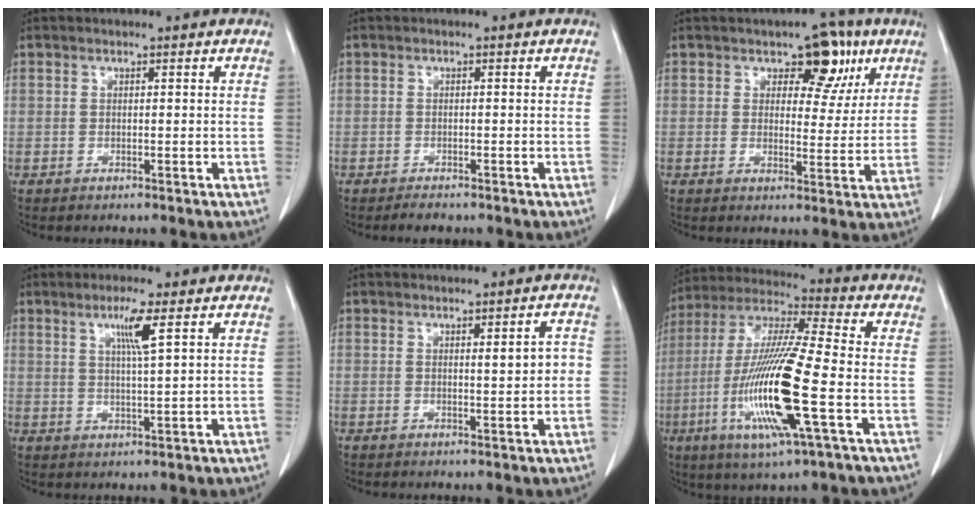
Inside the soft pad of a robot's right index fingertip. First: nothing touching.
{"total": 1.5, "force": [-1.3, 0.7, 0.5], "torque": [-0.013, -0.002, -0.018]}
{"total": 7.6, "force": [4.0, 4.3, 4.9], "torque": [-0.046, 0.010, 0.052]}
{"total": 4.6, "force": [2.1, -0.6, 4.0], "torque": [-0.076, -0.005, 0.037]}
{"total": 2.7, "force": [0.2, 0.7, 2.6], "torque": [-0.032, 0.003, 0.004]}
{"total": 18.0, "force": [-4.9, 0.8, 17.3], "torque": [-0.361, -0.019, -0.095]}